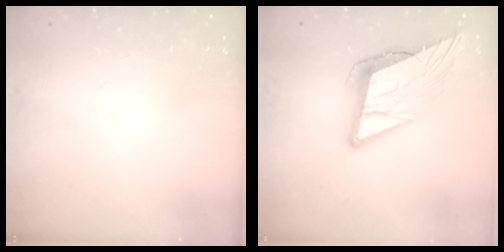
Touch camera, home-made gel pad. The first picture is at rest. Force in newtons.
{"total": 13.5, "press": 12.9, "slide": 3.8}